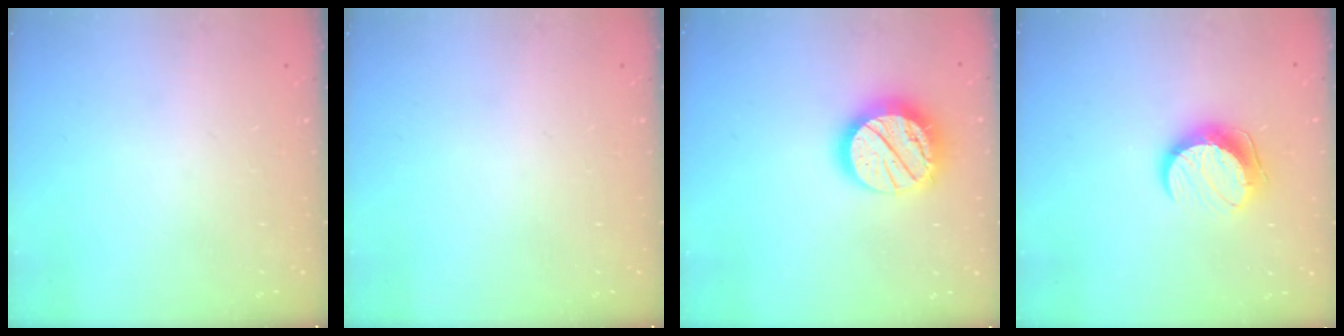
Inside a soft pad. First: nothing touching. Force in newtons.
{"total": 0.0}
{"total": 19.1, "press": 19.0, "slide": 1.6}
{"total": 10.1, "press": 10.1, "slide": 0.6}